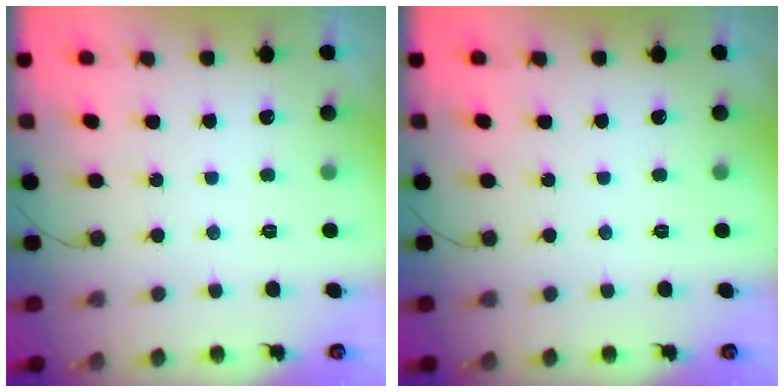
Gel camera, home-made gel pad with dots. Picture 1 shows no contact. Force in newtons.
{"total": 0.0}